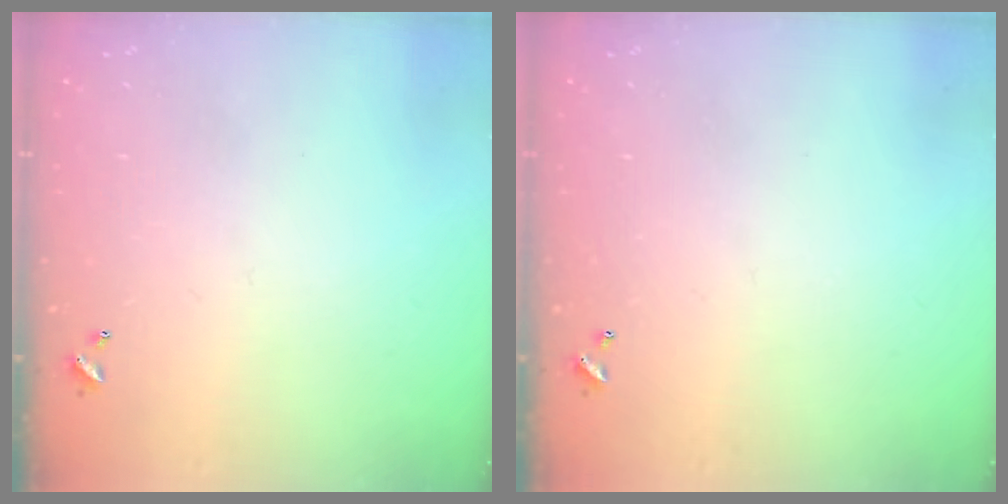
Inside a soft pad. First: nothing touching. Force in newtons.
{"total": 0.0}